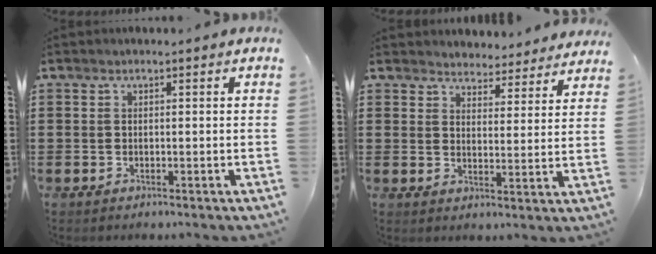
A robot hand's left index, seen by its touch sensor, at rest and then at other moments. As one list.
[{"total": 4.1, "force": [4.1, 0.5, -0.3], "torque": [-0.007, -0.027, 0.071]}]